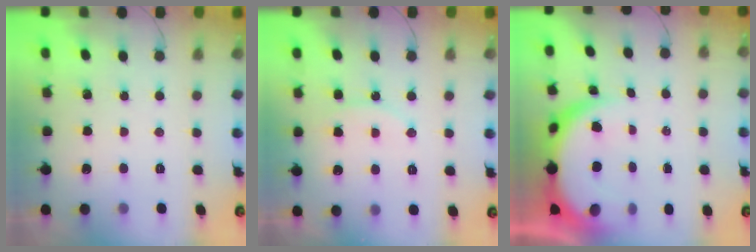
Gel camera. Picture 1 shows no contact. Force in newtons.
{"total": 10.4, "press": 10.4, "slide": 0.8}
{"total": 8.3, "press": 8.2, "slide": 1.1}